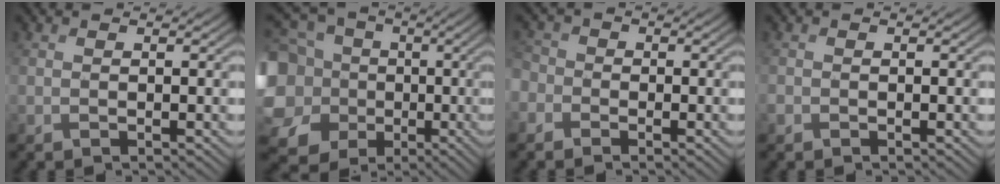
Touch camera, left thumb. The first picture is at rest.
{"total": 17.1, "force": [-1.2, 15.4, 7.2], "torque": [-0.270, 0.008, -0.030]}
{"total": 3.3, "force": [-1.7, 2.7, 1.0], "torque": [-0.035, 0.000, -0.047]}
{"total": 0.7, "force": [-0.5, 0.5, 0.1], "torque": [-0.005, -0.002, -0.010]}